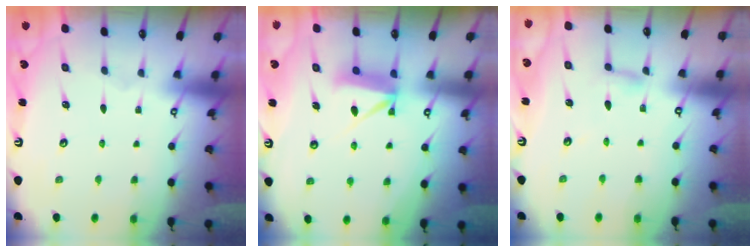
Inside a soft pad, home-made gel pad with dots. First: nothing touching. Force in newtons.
{"total": 8.2, "press": 8.1, "slide": 0.6}
{"total": 2.6, "press": 2.6, "slide": 0.3}